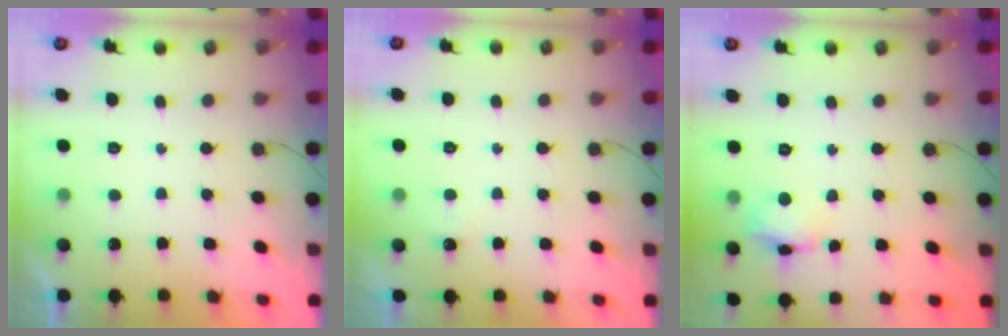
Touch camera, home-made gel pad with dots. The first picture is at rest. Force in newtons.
{"total": 3.2, "press": 3.1, "slide": 0.6}
{"total": 9.1, "press": 9.1, "slide": 0.6}